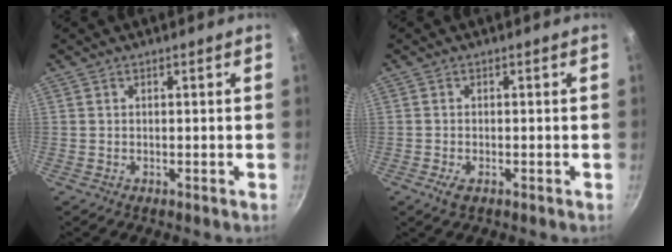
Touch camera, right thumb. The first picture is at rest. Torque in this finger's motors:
{"motor_torque": [0.22, -0.01, -0.08, -0.02, 0.00]}